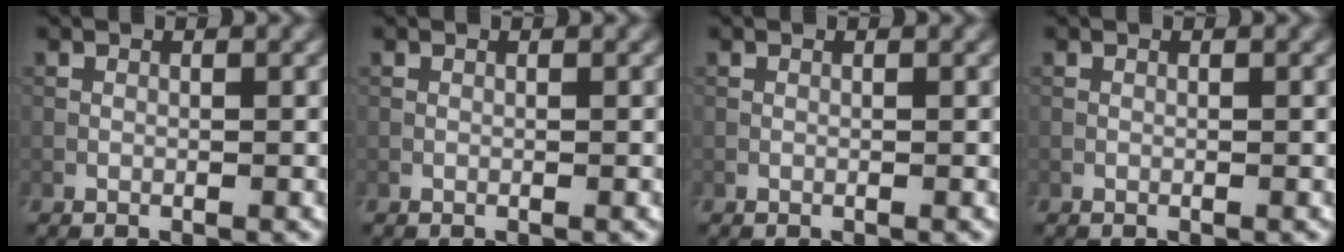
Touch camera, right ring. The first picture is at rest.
{"total": 0.0}
{"total": 0.0}
{"total": 0.0}